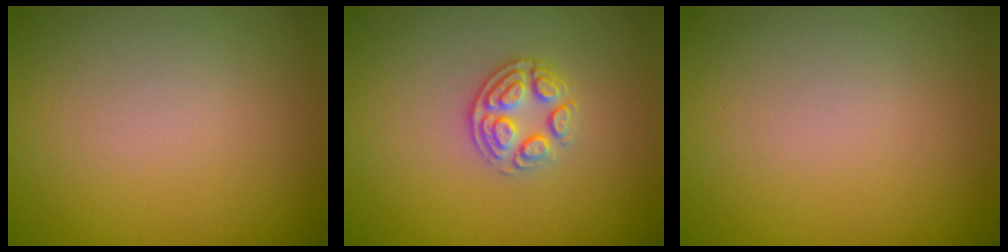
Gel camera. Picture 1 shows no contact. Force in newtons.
{"total": 2.6, "press": 2.4, "slide": 1.1}
{"total": 0.0}